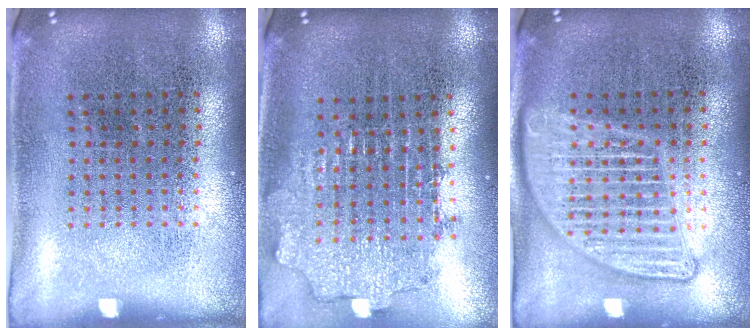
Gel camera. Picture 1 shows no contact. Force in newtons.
{"total": 2.0, "press": 1.5, "slide": 1.3}
{"total": 2.9, "press": 2.9, "slide": 0.3}